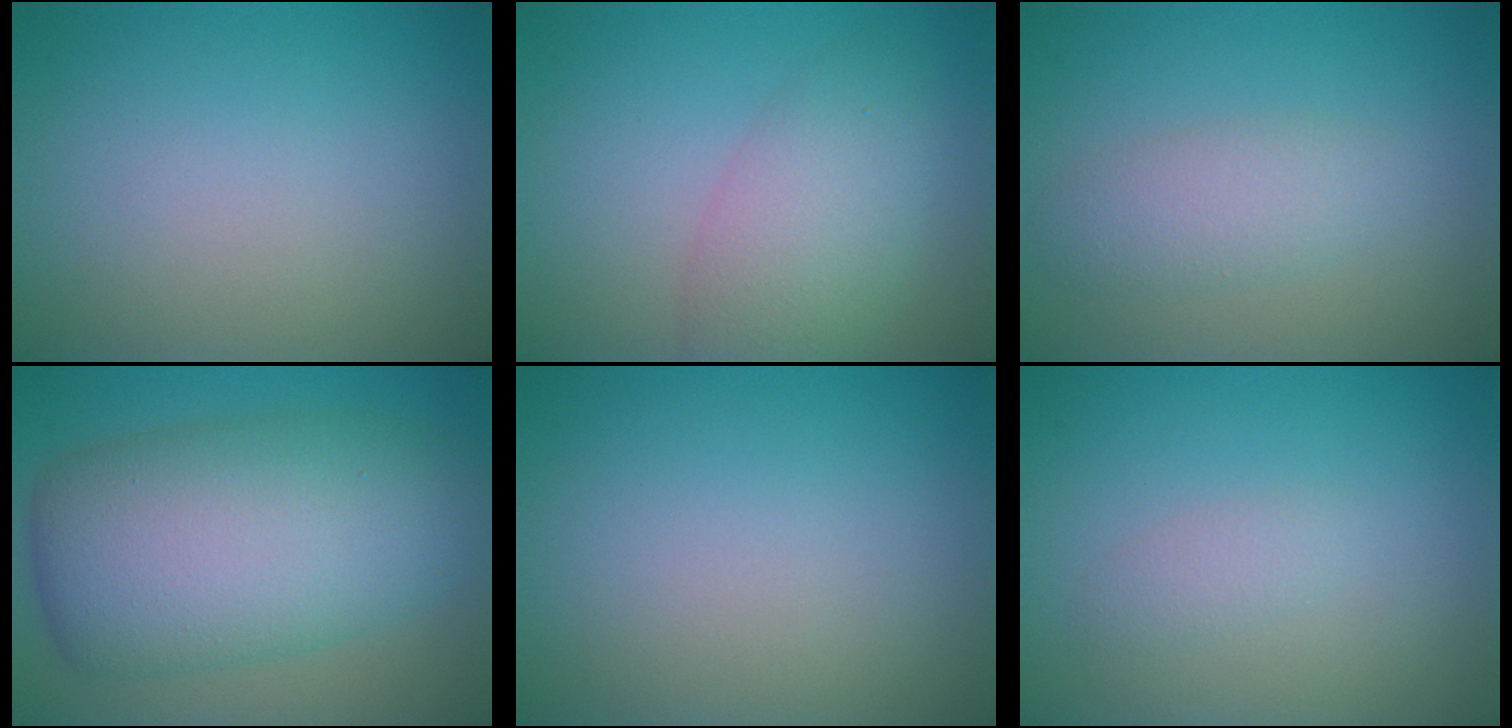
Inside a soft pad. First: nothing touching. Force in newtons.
{"total": 4.8, "press": 4.8, "slide": 0.2}
{"total": 2.7, "press": 2.7, "slide": 0.0}
{"total": 11.4, "press": 11.4, "slide": 0.2}
{"total": 0.0}
{"total": 1.2, "press": 1.2, "slide": 0.1}